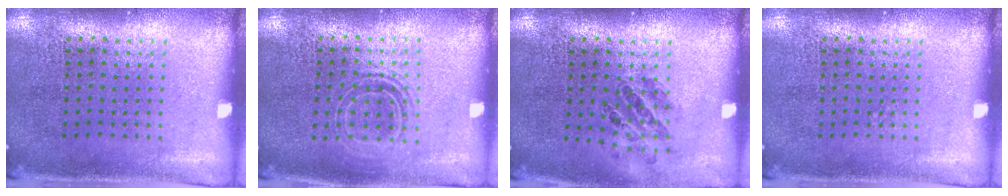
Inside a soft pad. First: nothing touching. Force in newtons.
{"total": 1.5, "press": 1.2, "slide": 0.9}
{"total": 0.8, "press": 0.8, "slide": 0.1}
{"total": 0.0}